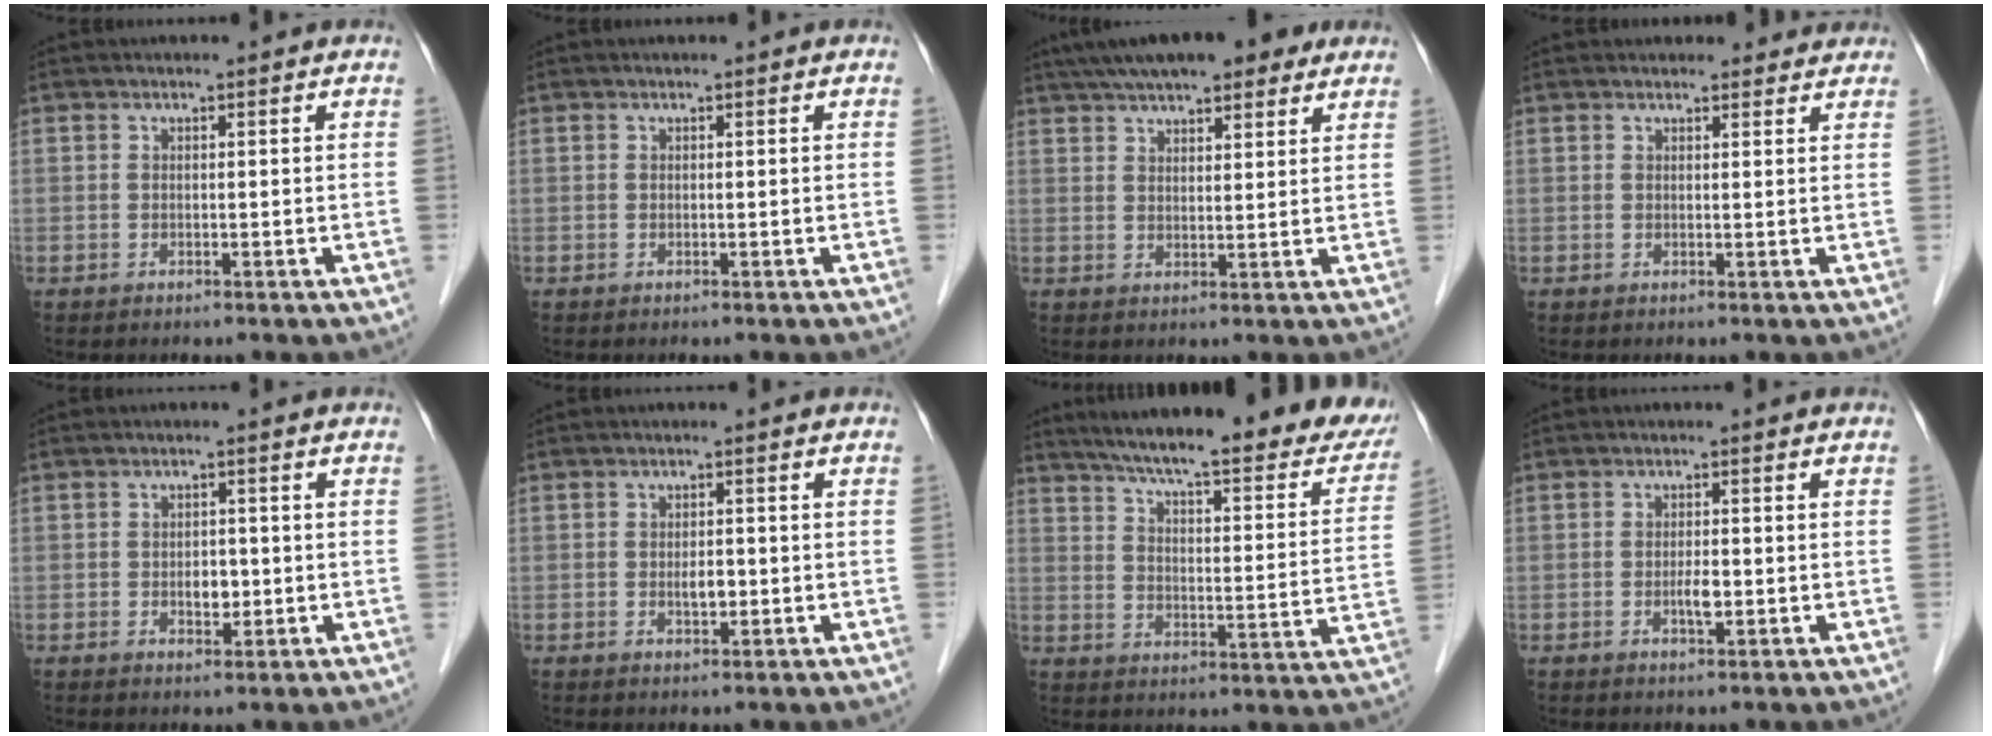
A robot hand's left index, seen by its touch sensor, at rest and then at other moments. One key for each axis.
{"total": 0.0}
{"total": 14.8, "fx": 11.5, "fy": 3.8, "fz": 8.6, "tx": -0.147, "ty": 0.046, "tz": 0.166}
{"total": 5.2, "fx": 4.9, "fy": 1.6, "fz": 0.8, "tx": 0.003, "ty": 0.019, "tz": 0.051}
{"total": 2.6, "fx": -0.5, "fy": 1.7, "fz": 2.0, "tx": -0.030, "ty": 0.003, "tz": -0.002}
{"total": 2.1, "fx": -0.4, "fy": 1.0, "fz": 1.9, "tx": -0.034, "ty": 0.001, "tz": -0.002}
{"total": 27.1, "fx": 22.5, "fy": 4.1, "fz": 14.6, "tx": -0.211, "ty": -0.034, "tz": 0.283}
{"total": 2.2, "fx": -0.6, "fy": 0.6, "fz": 2.1, "tx": -0.040, "ty": 0.000, "tz": -0.007}